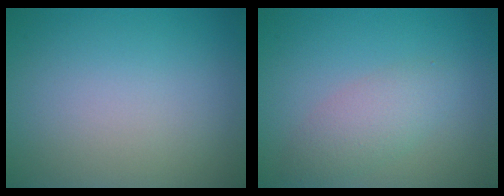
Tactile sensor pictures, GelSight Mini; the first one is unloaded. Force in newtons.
{"total": 2.8, "press": 2.8, "slide": 0.0}